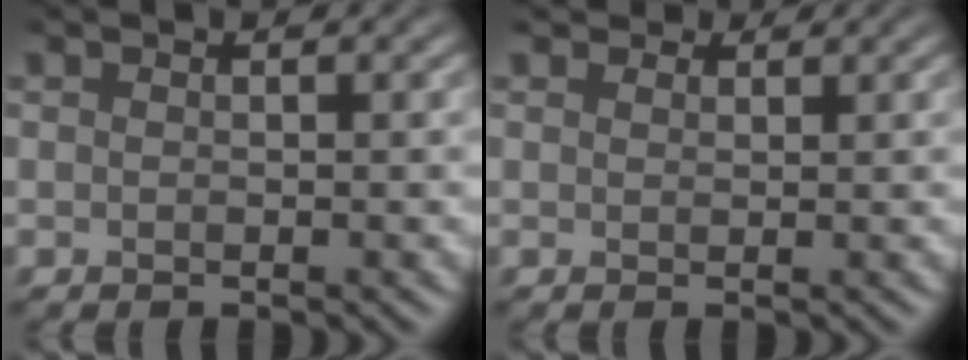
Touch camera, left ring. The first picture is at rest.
{"total": 1.5, "force": [1.3, 0.7, 0.4], "torque": [-0.011, -0.004, 0.021]}